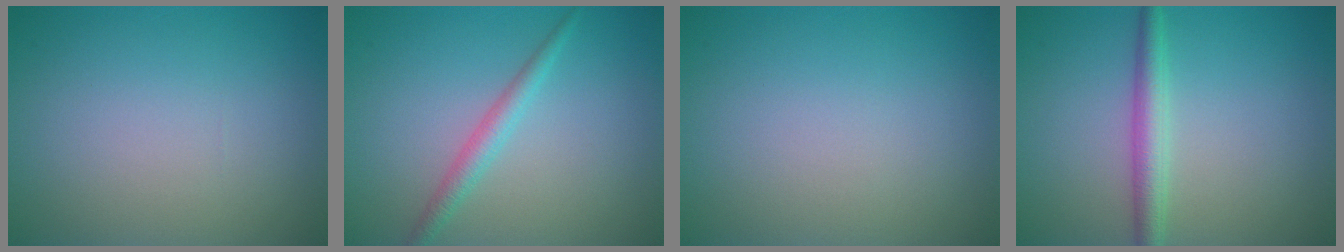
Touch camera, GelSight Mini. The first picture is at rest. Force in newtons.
{"total": 2.0, "press": 2.0, "slide": 0.1}
{"total": 0.0}
{"total": 2.7, "press": 2.7, "slide": 0.0}